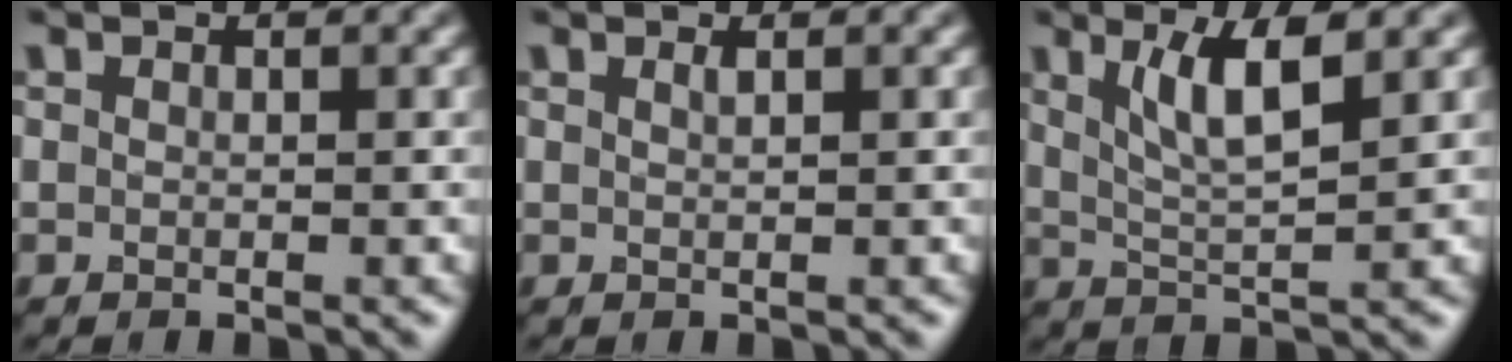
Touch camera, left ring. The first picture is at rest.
{"total": 0.6, "force": [0.4, 0.2, 0.5], "torque": [-0.004, 0.000, 0.007]}
{"total": 4.7, "force": [2.0, 1.1, 4.1], "torque": [-0.075, -0.004, 0.040]}